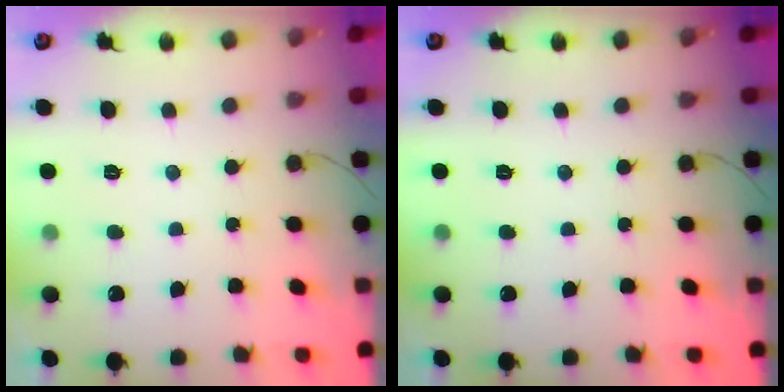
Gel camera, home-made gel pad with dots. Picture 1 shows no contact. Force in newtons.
{"total": 0.0}